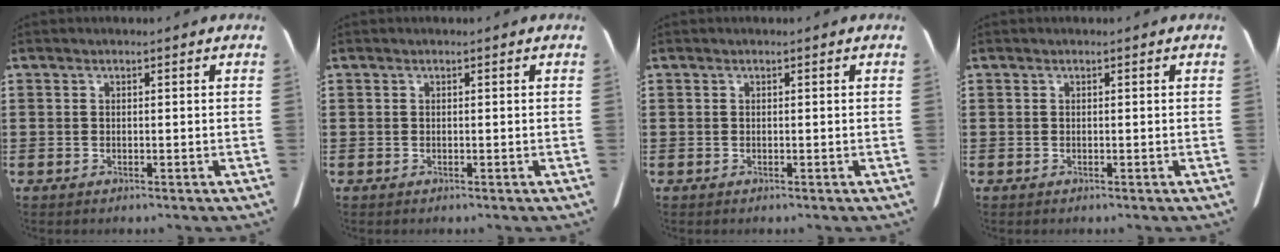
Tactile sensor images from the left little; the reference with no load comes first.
{"total": 0.0}
{"total": 0.0}
{"total": 0.0}